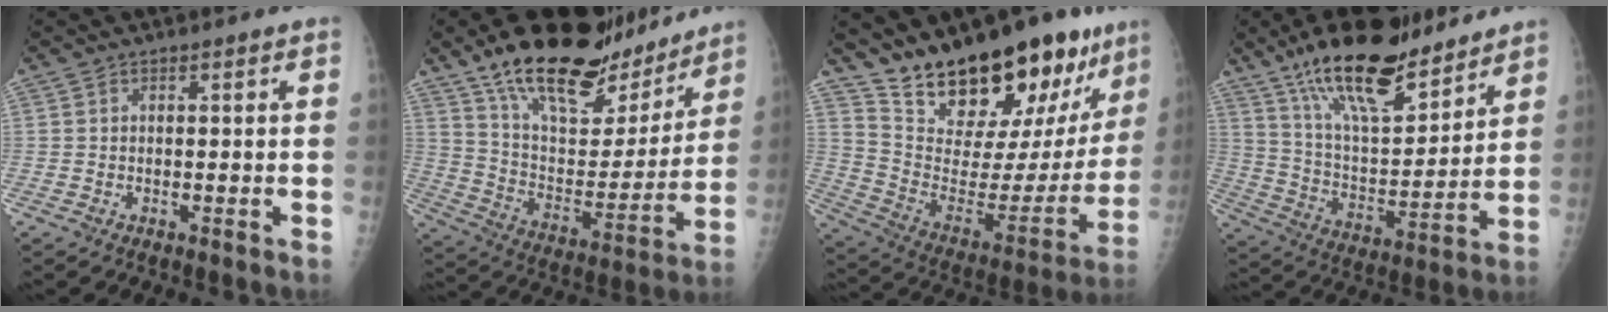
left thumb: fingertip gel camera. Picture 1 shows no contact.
{"total": 26.6, "force": [19.1, 11.1, 14.8], "torque": [-0.195, -0.069, 0.313]}
{"total": 27.0, "force": [20.7, 9.1, 14.7], "torque": [-0.191, -0.109, 0.316]}
{"total": 21.0, "force": [15.2, 7.2, 12.6], "torque": [-0.174, -0.076, 0.265]}